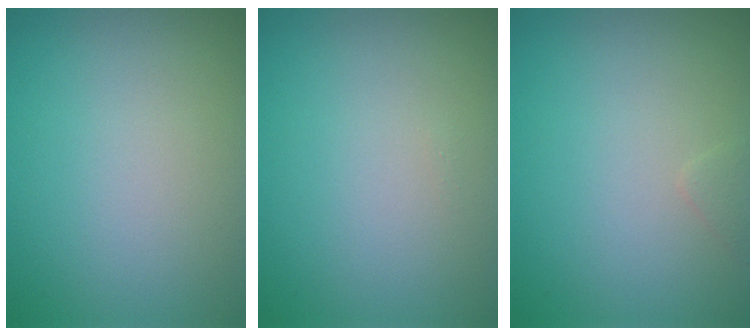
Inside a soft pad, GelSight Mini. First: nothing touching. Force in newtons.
{"total": 0.0}
{"total": 0.6, "press": 0.6, "slide": 0.0}